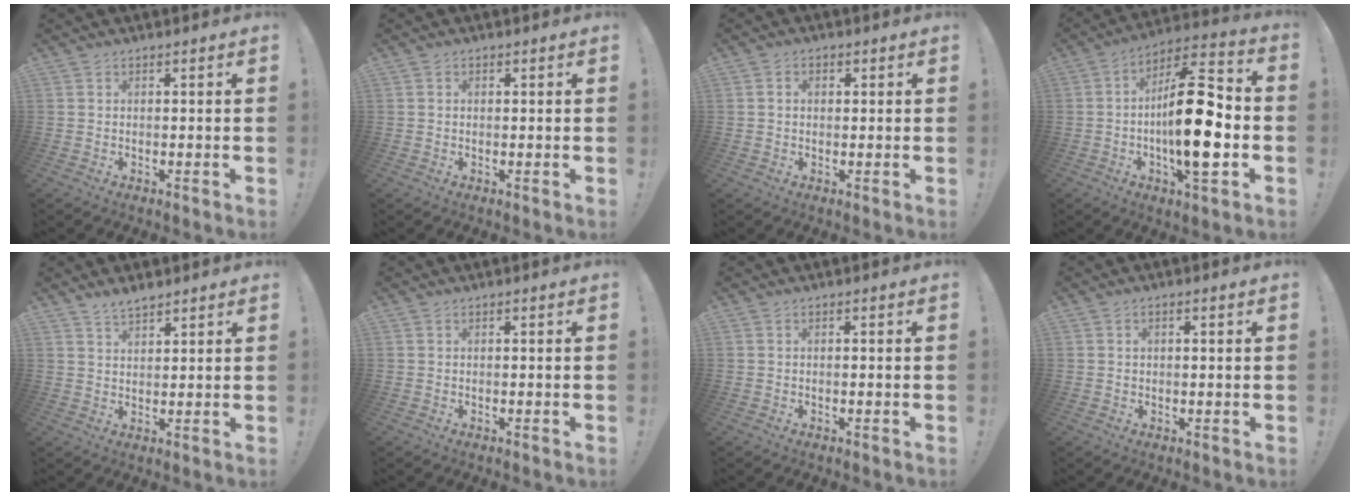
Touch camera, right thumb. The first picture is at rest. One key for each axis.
{"total": 0.6, "fx": 0.0, "fy": 0.4, "fz": 0.4, "tx": -0.007, "ty": 0.002, "tz": 0.000}
{"total": 2.0, "fx": 0.1, "fy": 1.5, "fz": 1.4, "tx": -0.026, "ty": 0.006, "tz": 0.001}
{"total": 20.3, "fx": -2.7, "fy": 6.3, "fz": 19.1, "tx": -0.324, "ty": 0.002, "tz": -0.048}
{"total": 4.0, "fx": 3.4, "fy": 1.5, "fz": 1.4, "tx": -0.027, "ty": -0.018, "tz": 0.063}
{"total": 0.0}
{"total": 0.0}
{"total": 1.2, "fx": -0.1, "fy": 0.6, "fz": 1.0, "tx": -0.029, "ty": 0.011, "tz": -0.002}